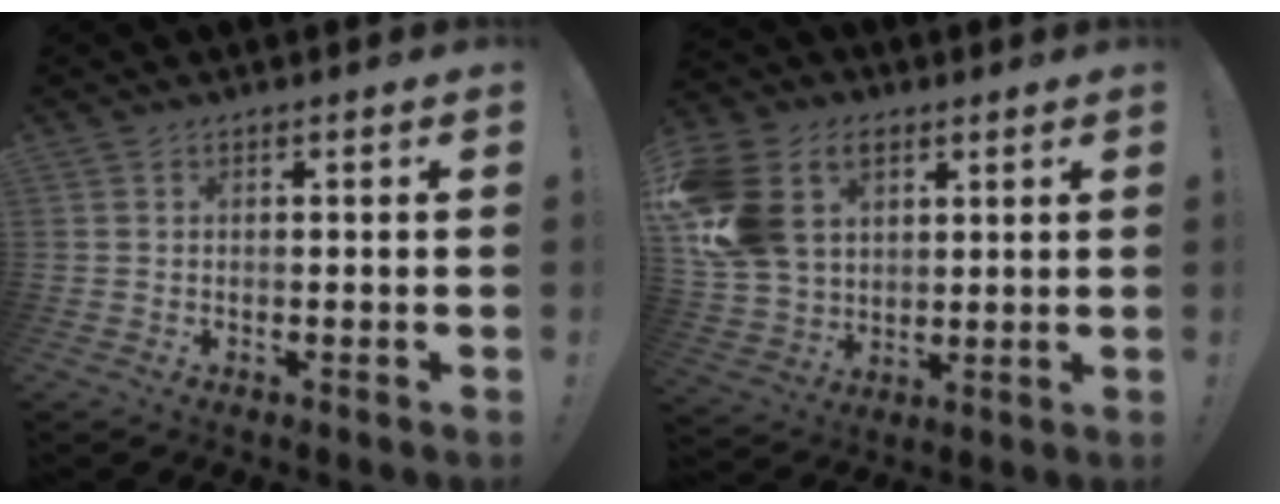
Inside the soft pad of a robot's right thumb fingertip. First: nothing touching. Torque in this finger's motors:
{"motor_torque": [2.33, 2.40, 1.03, 0.51, 0.31]}